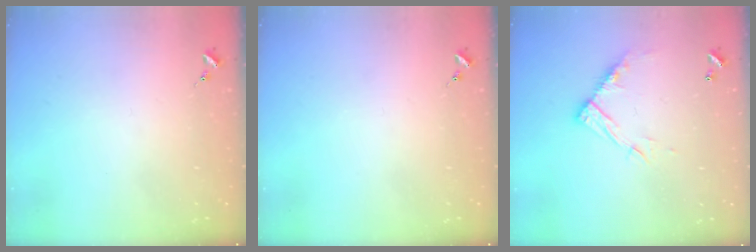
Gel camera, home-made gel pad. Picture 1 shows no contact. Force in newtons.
{"total": 0.0}
{"total": 11.4, "press": 11.4, "slide": 0.7}